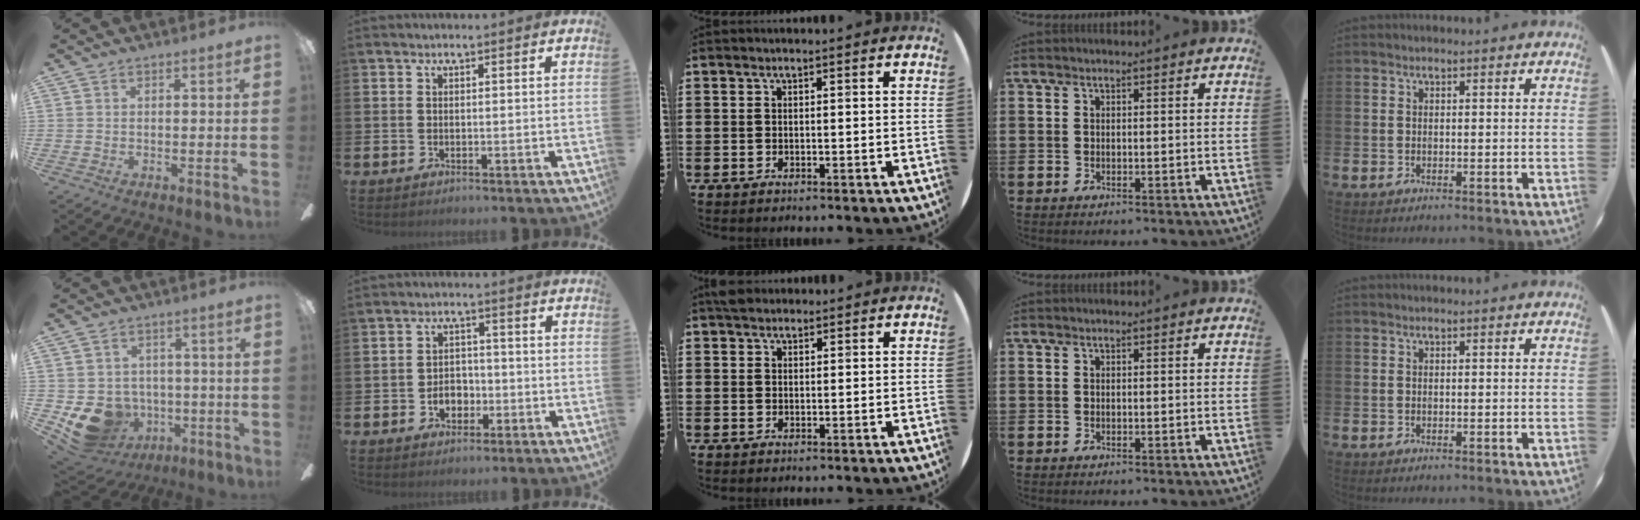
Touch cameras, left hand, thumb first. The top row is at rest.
{"thumb": {"total": 12.6, "force": [-4.1, 10.3, 5.9], "torque": [-0.131, 0.018, -0.066]}, "index": {"total": 3.7, "force": [-1.2, 2.7, 2.3], "torque": [-0.023, -0.005, -0.029]}, "middle": {"total": 1.8, "force": [1.6, 0.8, 0.3], "torque": [-0.001, 0.002, 0.030]}}